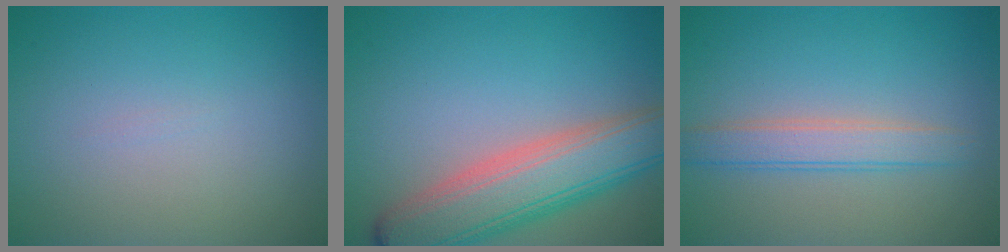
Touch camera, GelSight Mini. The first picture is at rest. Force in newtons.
{"total": 7.9, "press": 7.9, "slide": 0.6}
{"total": 2.9, "press": 2.9, "slide": 0.1}